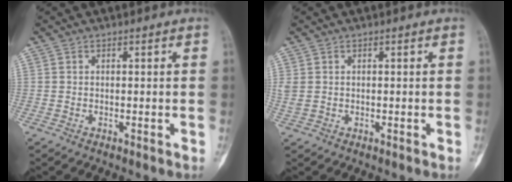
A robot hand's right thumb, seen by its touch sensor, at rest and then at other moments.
{"total": 1.8, "force": [0.3, 1.3, 1.1], "torque": [-0.042, 0.006, 0.013]}